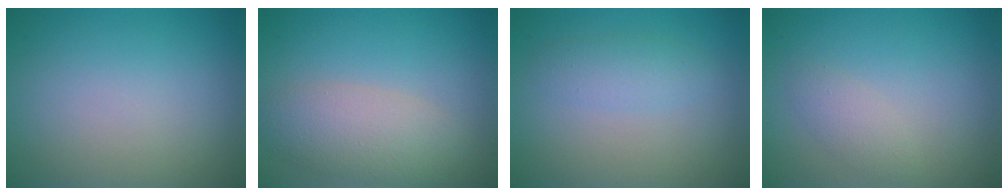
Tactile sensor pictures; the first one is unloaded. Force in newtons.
{"total": 4.6, "press": 4.6, "slide": 0.2}
{"total": 1.8, "press": 1.8, "slide": 0.0}
{"total": 1.5, "press": 1.5, "slide": 0.0}